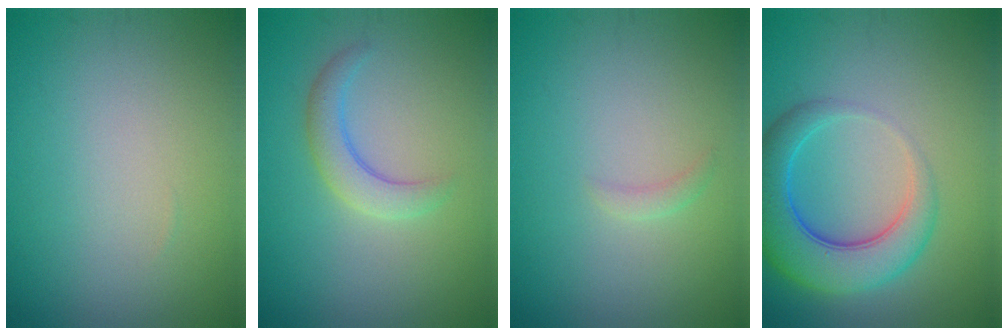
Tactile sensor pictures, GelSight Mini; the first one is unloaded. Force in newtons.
{"total": 2.7, "press": 2.7, "slide": 0.2}
{"total": 0.8, "press": 0.8, "slide": 0.1}
{"total": 6.6, "press": 6.5, "slide": 0.4}